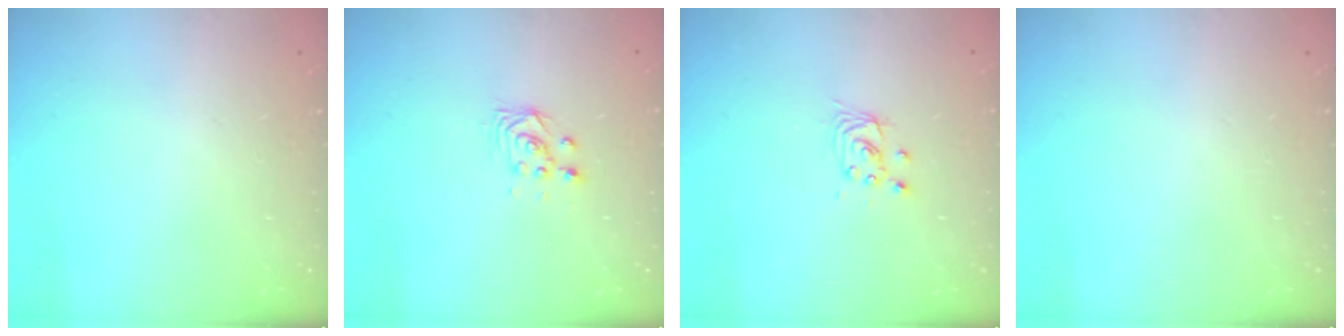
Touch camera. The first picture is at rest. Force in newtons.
{"total": 2.9, "press": 2.9, "slide": 0.4}
{"total": 2.7, "press": 2.7, "slide": 0.2}
{"total": 0.0}